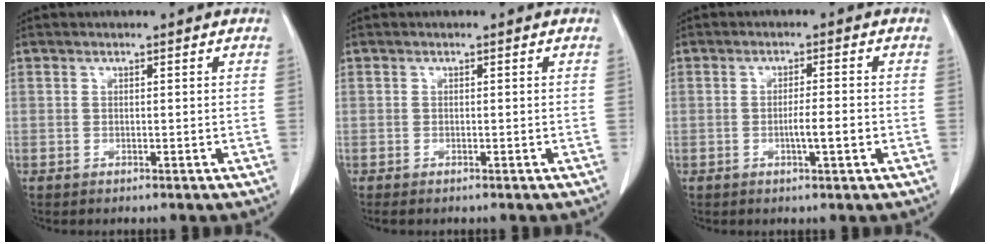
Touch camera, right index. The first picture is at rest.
{"total": 0.8, "force": [-0.7, 0.1, 0.4], "torque": [-0.012, -0.002, -0.009]}
{"total": 3.5, "force": [-1.1, 0.1, 3.4], "torque": [-0.057, -0.001, -0.017]}